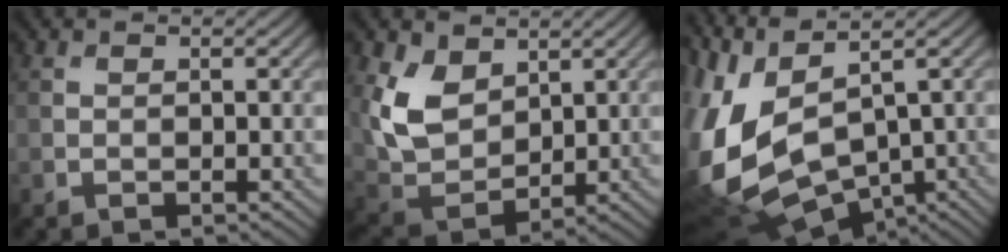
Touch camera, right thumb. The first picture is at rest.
{"total": 8.6, "force": [3.5, 5.7, 5.5], "torque": [-0.136, -0.010, 0.075]}
{"total": 14.5, "force": [0.0, 8.9, 11.5], "torque": [-0.306, -0.040, 0.051]}